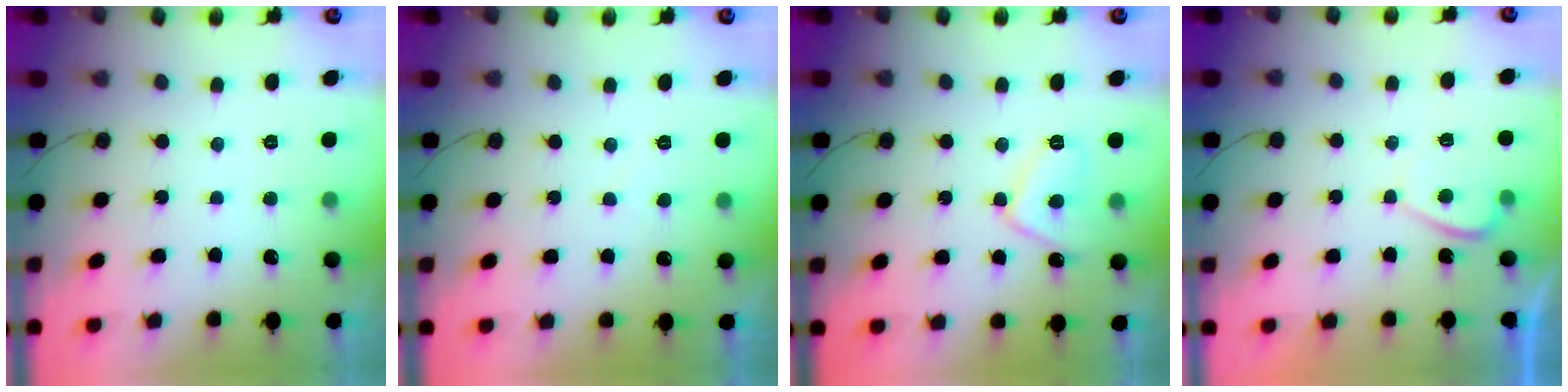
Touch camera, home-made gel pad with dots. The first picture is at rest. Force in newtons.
{"total": 2.2, "press": 2.1, "slide": 0.4}
{"total": 8.5, "press": 8.5, "slide": 0.5}
{"total": 1.9, "press": 1.8, "slide": 0.7}